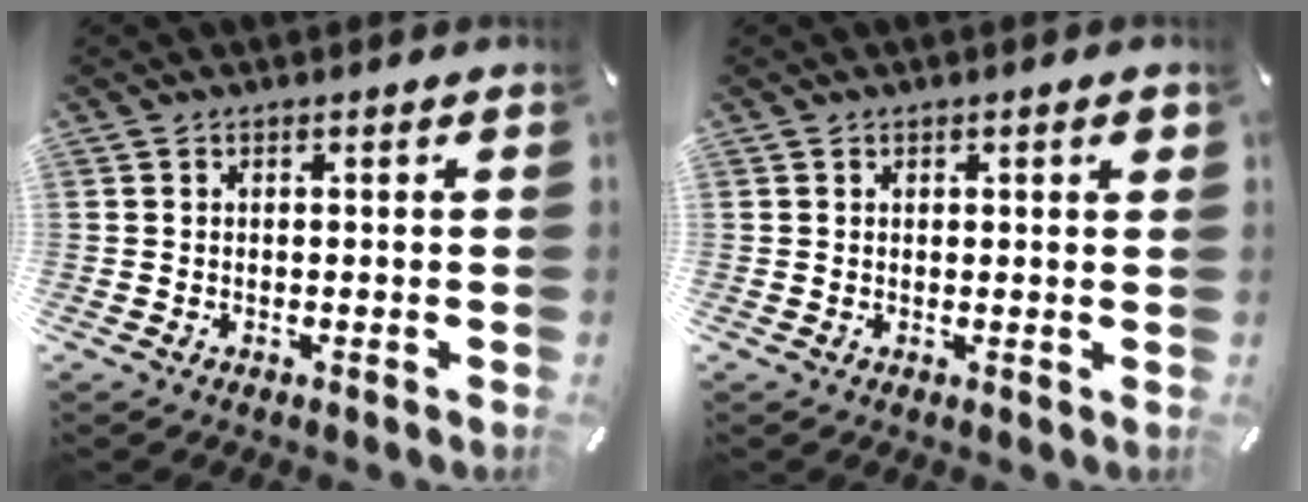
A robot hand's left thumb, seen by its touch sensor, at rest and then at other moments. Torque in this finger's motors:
{"motor_torque": [0.02, -0.41, 0.28, -0.21, 0.00]}